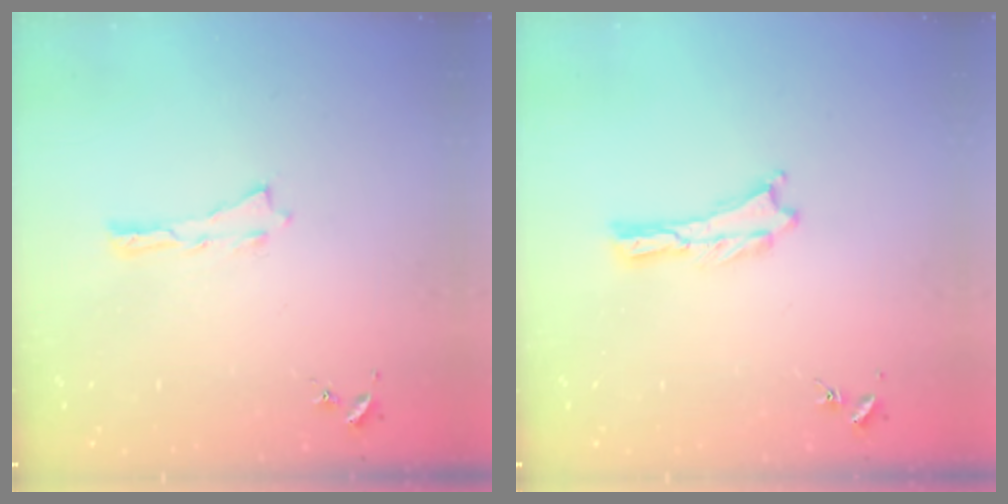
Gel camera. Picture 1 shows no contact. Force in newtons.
{"total": 0.0}